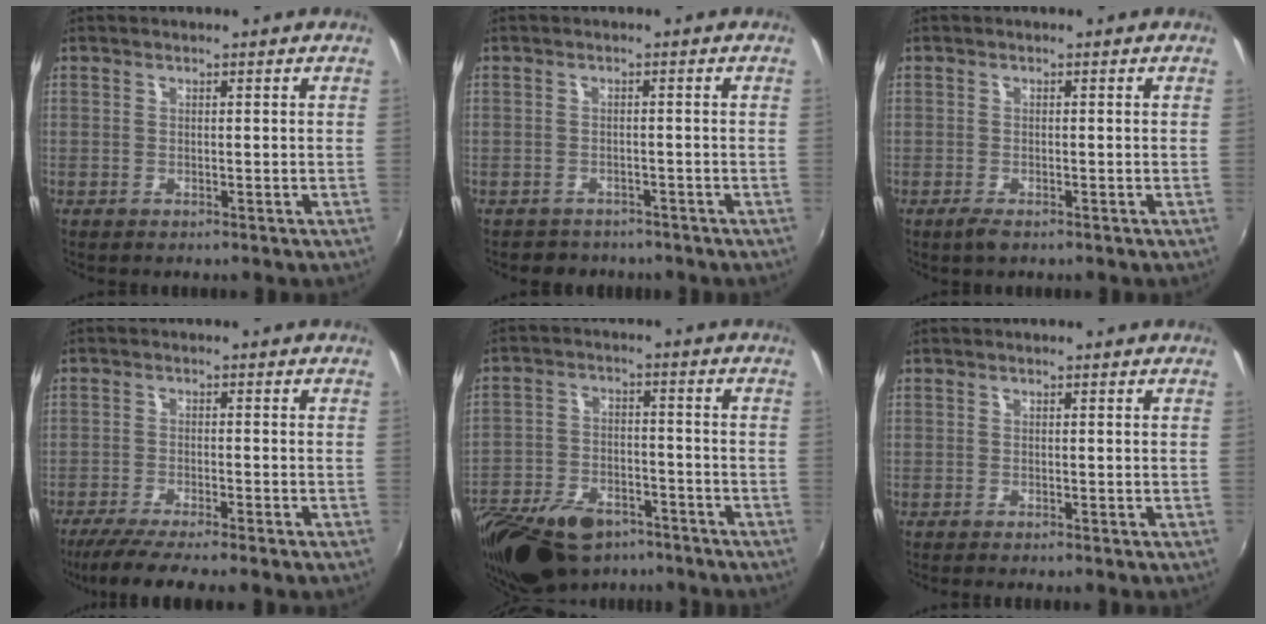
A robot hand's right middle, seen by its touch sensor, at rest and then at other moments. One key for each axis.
{"total": 3.8, "fx": -3.2, "fy": 2.1, "fz": 0.3, "tx": -0.015, "ty": -0.003, "tz": -0.049}
{"total": 2.1, "fx": -1.5, "fy": 0.8, "fz": 1.4, "tx": -0.029, "ty": -0.006, "tz": -0.027}
{"total": 7.4, "fx": -6.1, "fy": -0.5, "fz": 4.2, "tx": -0.092, "ty": -0.022, "tz": -0.105}
{"total": 20.4, "fx": -14.1, "fy": 10.4, "fz": 10.5, "tx": -0.244, "ty": -0.024, "tz": -0.233}
{"total": 0.0}